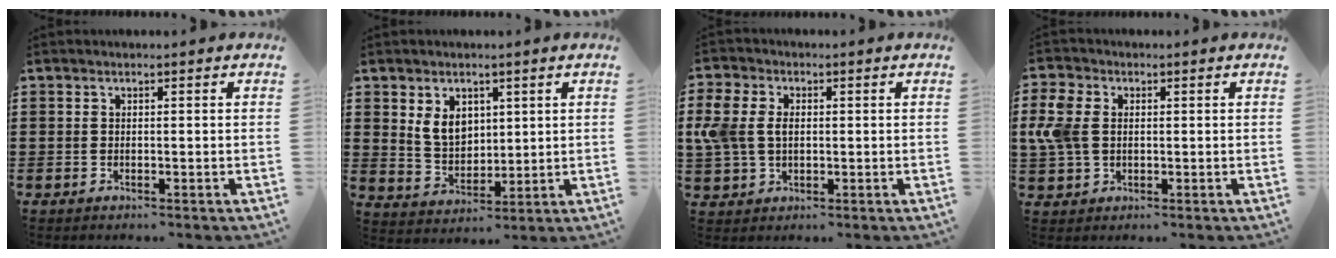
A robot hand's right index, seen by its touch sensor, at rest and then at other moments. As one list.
[{"total": 5.7, "force": [2.2, 4.3, 3.2], "torque": [-0.070, 0.011, 0.039]}, {"total": 5.6, "force": [0.5, 4.1, 3.9], "torque": [-0.120, 0.000, -0.002]}, {"total": 5.8, "force": [0.7, 4.3, 3.9], "torque": [-0.120, 0.001, 0.005]}]